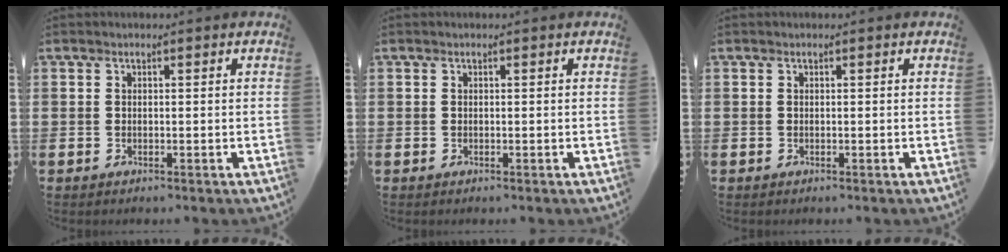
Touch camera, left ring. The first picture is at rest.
{"total": 0.0}
{"total": 0.0}